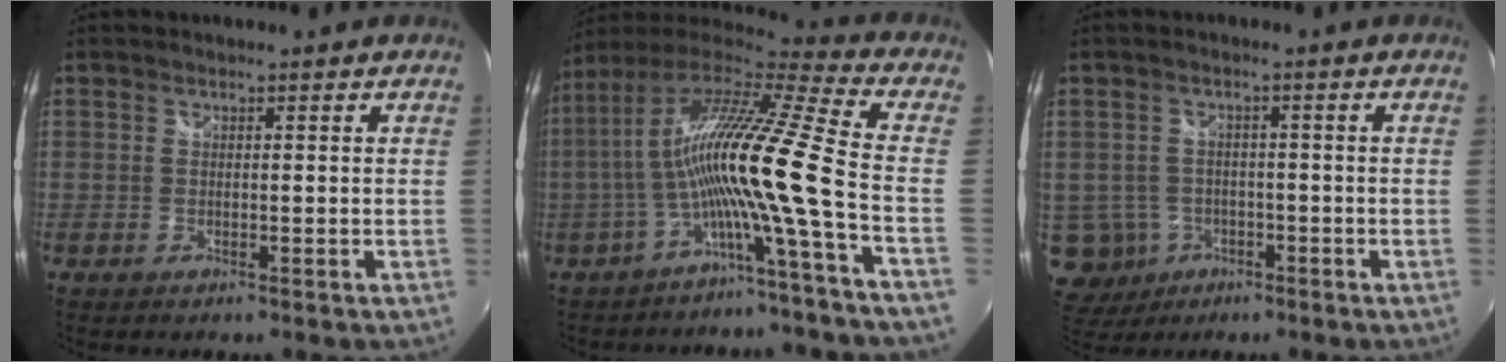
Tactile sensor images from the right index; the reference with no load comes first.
{"total": 14.1, "force": [-2.4, -1.8, 13.8], "torque": [-0.232, -0.006, -0.054]}
{"total": 8.1, "force": [-2.7, 7.2, 2.4], "torque": [-0.073, 0.001, -0.032]}